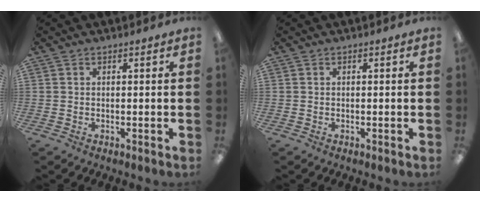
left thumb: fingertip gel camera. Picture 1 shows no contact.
{"total": 0.0}